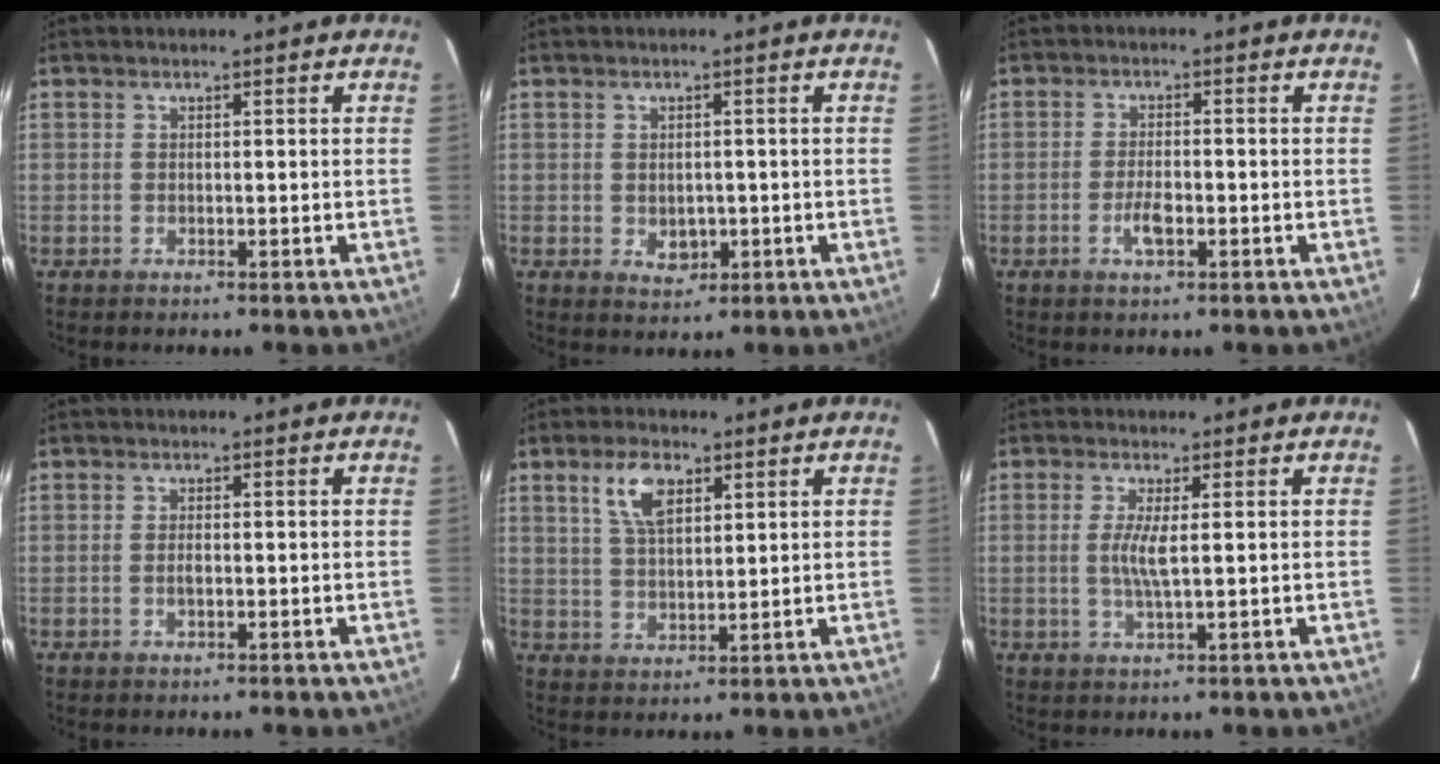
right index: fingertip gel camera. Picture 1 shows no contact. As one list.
[{"total": 3.7, "force": [-0.5, 3.0, 2.2], "torque": [-0.037, -0.003, 0.000]}, {"total": 3.9, "force": [-1.5, 1.5, 3.2], "torque": [-0.066, -0.002, -0.026]}, {"total": 1.5, "force": [-0.3, 0.7, 1.3], "torque": [-0.027, 0.000, -0.005]}, {"total": 7.2, "force": [3.6, 3.4, 5.3], "torque": [-0.100, 0.012, 0.071]}, {"total": 4.1, "force": [0.3, 0.5, 4.1], "torque": [-0.084, -0.005, 0.002]}]